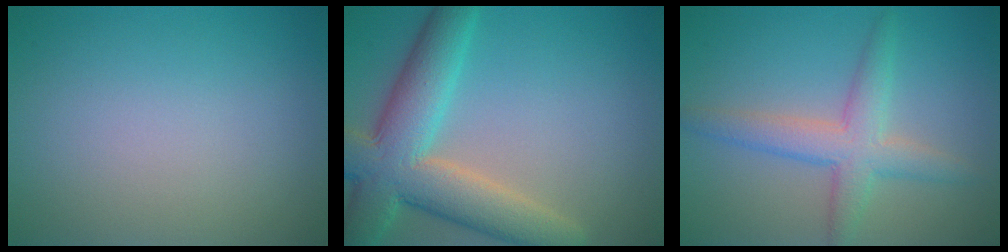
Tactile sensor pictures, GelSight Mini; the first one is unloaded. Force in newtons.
{"total": 9.0, "press": 9.0, "slide": 0.3}
{"total": 4.1, "press": 4.1, "slide": 0.1}